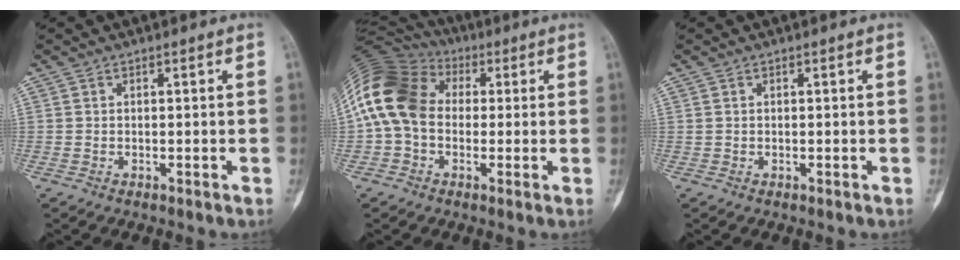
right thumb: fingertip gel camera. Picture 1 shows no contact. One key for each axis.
{"total": 16.2, "fx": 1.1, "fy": 12.3, "fz": 10.6, "tx": -0.207, "ty": 0.042, "tz": 0.011}
{"total": 0.0}